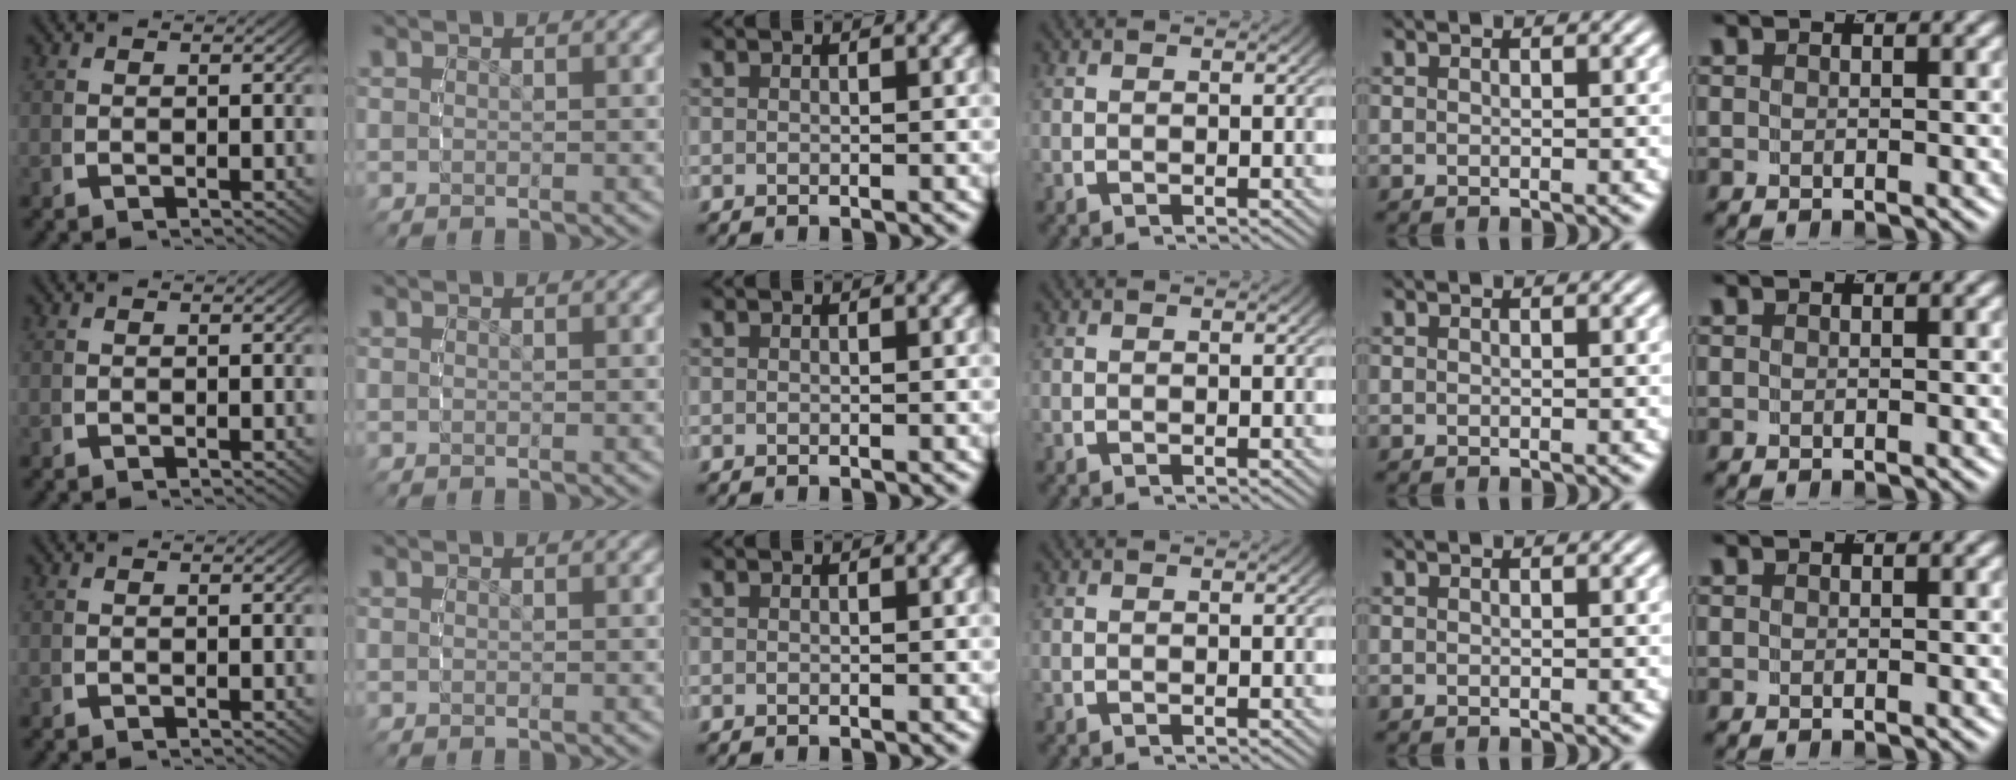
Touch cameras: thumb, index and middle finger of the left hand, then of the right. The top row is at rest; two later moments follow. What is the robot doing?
{"motion": "reach", "object": "paper plate"}